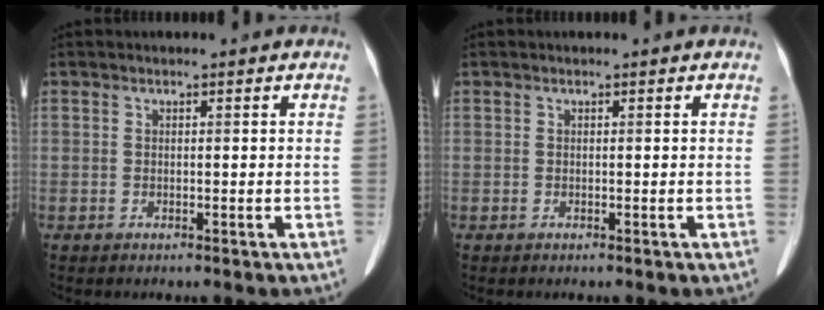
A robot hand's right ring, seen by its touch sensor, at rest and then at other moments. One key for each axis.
{"total": 0.0}